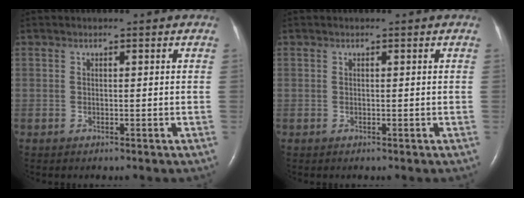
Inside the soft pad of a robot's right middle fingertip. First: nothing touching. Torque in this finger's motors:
{"motor_torque": [0.00, 0.00, 0.00, 0.01]}